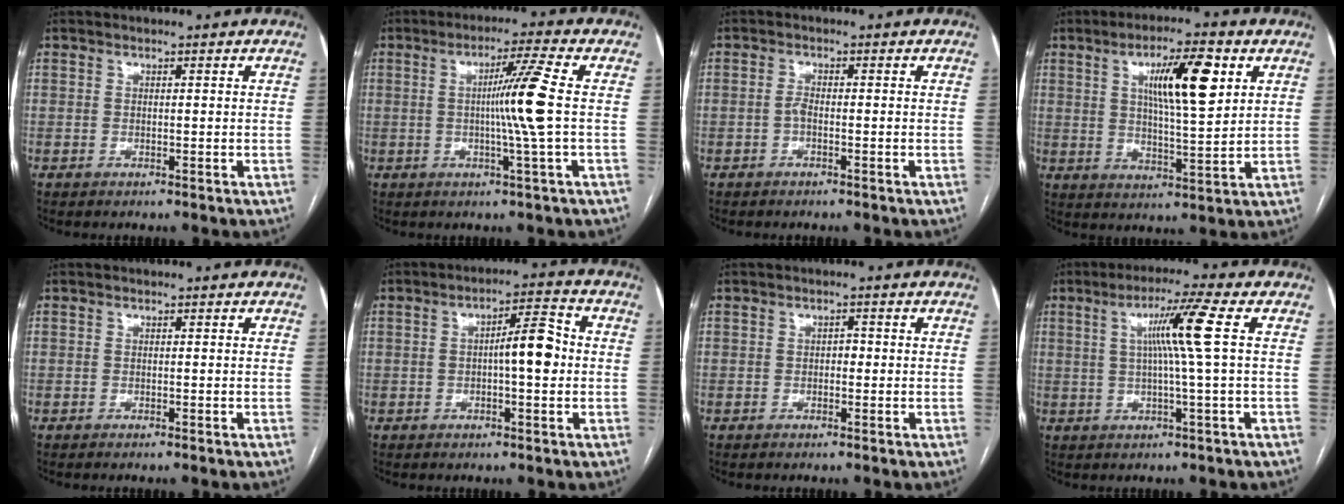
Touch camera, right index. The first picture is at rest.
{"total": 8.0, "force": [0.0, -2.0, 7.8], "torque": [-0.133, -0.001, 0.001]}
{"total": 1.2, "force": [-0.5, 0.4, 1.0], "torque": [-0.020, 0.003, -0.011]}
{"total": 11.3, "force": [4.1, 1.9, 10.3], "torque": [-0.171, 0.005, 0.067]}
{"total": 0.0}
{"total": 6.8, "force": [-0.2, 1.5, 6.6], "torque": [-0.101, 0.021, -0.004]}
{"total": 1.1, "force": [-0.2, 0.7, 0.9], "torque": [-0.007, 0.004, -0.005]}
{"total": 7.9, "force": [1.5, -1.8, 7.5], "torque": [-0.134, 0.007, 0.031]}